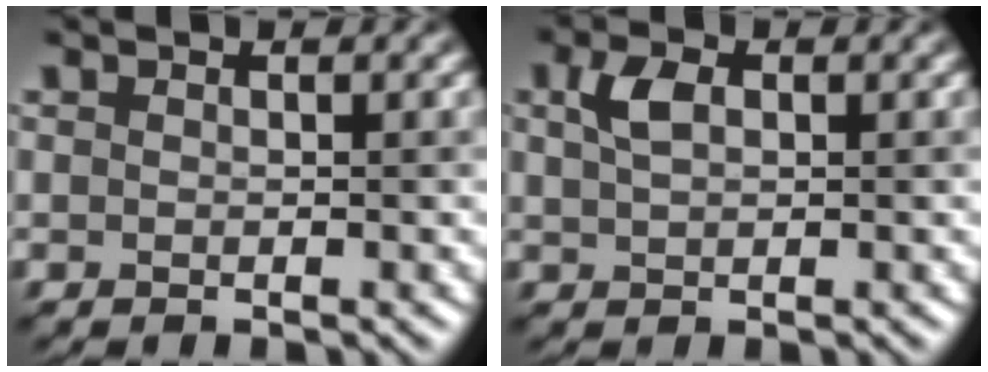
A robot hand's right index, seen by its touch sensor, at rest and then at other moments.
{"total": 2.4, "force": [0.9, 1.4, 1.7], "torque": [-0.041, 0.006, 0.016]}